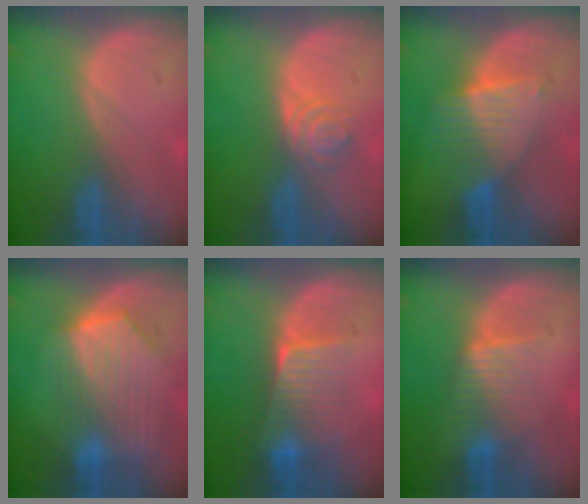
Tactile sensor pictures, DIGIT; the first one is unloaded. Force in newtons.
{"total": 4.0, "press": 3.5, "slide": 2.0}
{"total": 6.4, "press": 6.2, "slide": 1.8}
{"total": 9.3, "press": 8.2, "slide": 4.3}
{"total": 6.5, "press": 6.1, "slide": 2.4}
{"total": 4.5, "press": 4.5, "slide": 0.5}